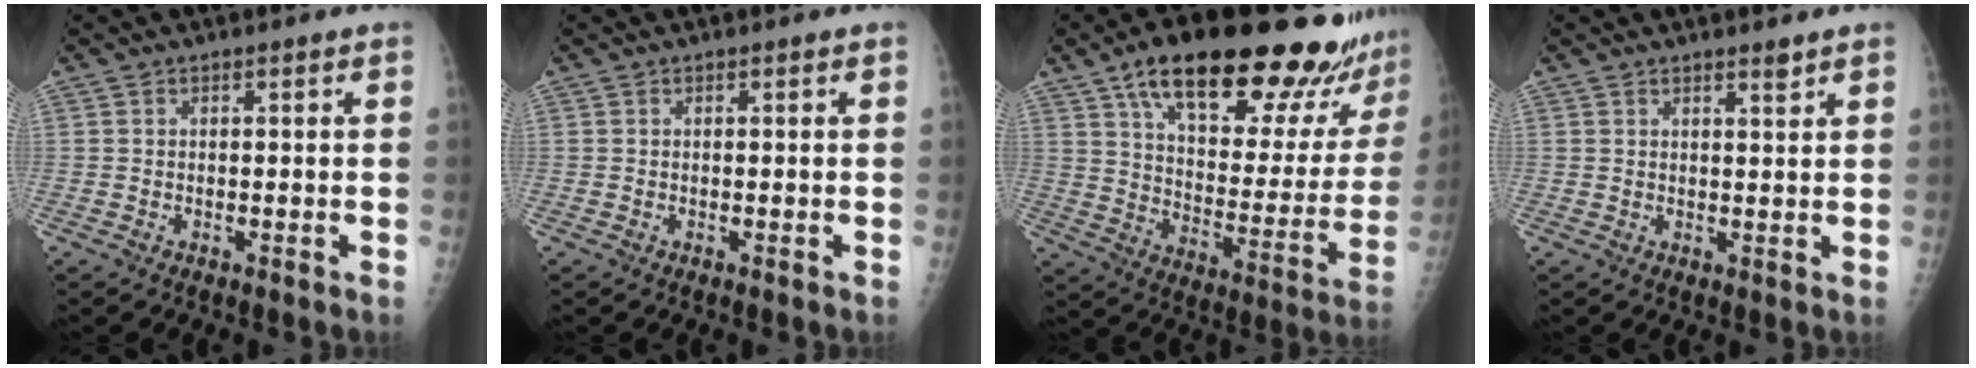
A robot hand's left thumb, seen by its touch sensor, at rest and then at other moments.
{"total": 0.0}
{"total": 29.2, "force": [21.4, 8.5, 18.0], "torque": [-0.230, -0.073, 0.310]}
{"total": 1.9, "force": [1.5, 0.2, 1.1], "torque": [-0.014, -0.012, 0.024]}